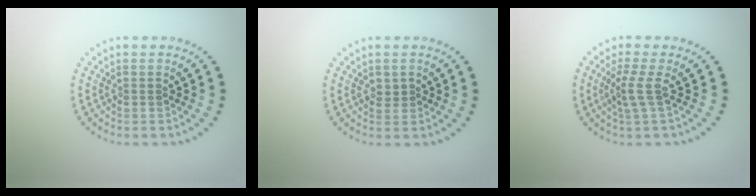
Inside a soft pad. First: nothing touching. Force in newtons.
{"total": 1.0, "press": 0.9, "slide": 0.4}
{"total": 2.0, "press": 1.4, "slide": 1.5}